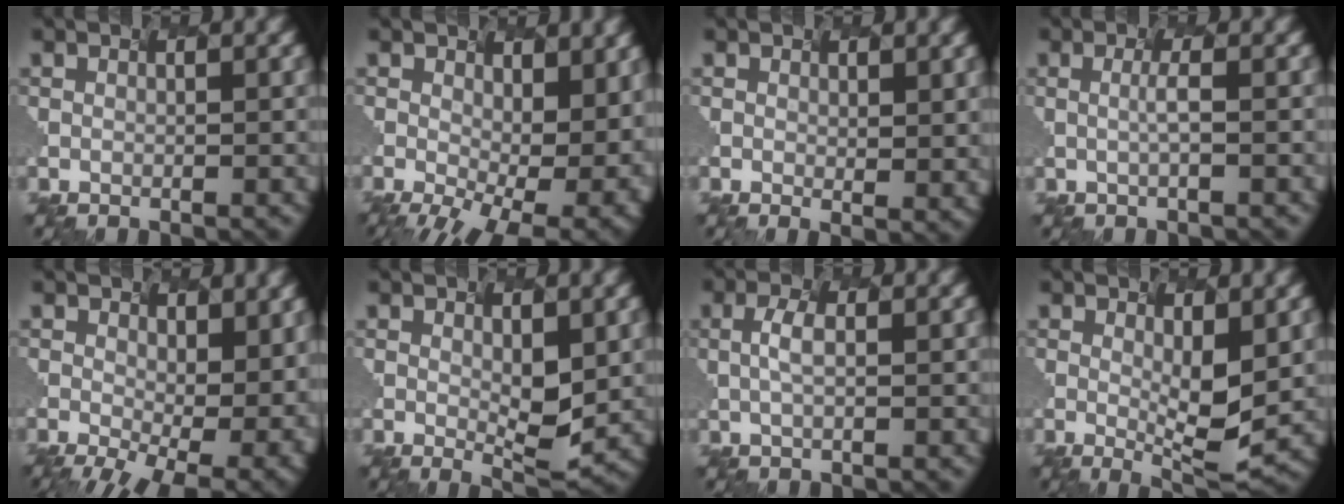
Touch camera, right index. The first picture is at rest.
{"total": 8.3, "force": [-1.0, 3.1, 7.6], "torque": [-0.122, -0.035, 0.045]}
{"total": 0.7, "force": [0.1, -0.5, 0.4], "torque": [-0.019, -0.019, 0.033]}
{"total": 1.3, "force": [-0.9, -0.9, -0.1], "torque": [-0.025, -0.010, 0.012]}
{"total": 7.3, "force": [-0.6, 2.5, 6.9], "torque": [-0.104, -0.032, 0.044]}
{"total": 1.8, "force": [-0.4, -0.5, 1.7], "torque": [-0.056, -0.025, 0.028]}
{"total": 1.2, "force": [-0.9, -0.7, 0.2], "torque": [-0.034, -0.007, 0.017]}
{"total": 3.0, "force": [-0.6, -0.3, 2.9], "torque": [-0.072, -0.029, 0.025]}